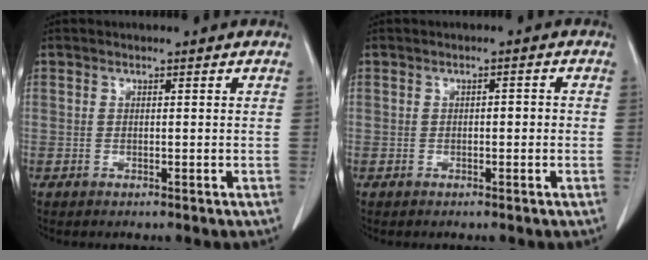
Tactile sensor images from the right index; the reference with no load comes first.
{"total": 1.3, "force": [-0.2, 0.5, 1.2], "torque": [-0.015, 0.004, -0.003]}